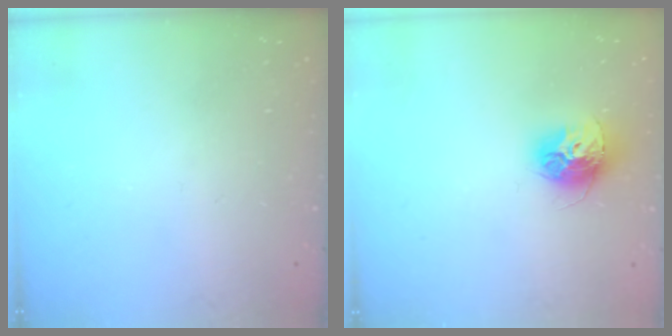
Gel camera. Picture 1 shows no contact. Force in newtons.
{"total": 12.2, "press": 12.1, "slide": 1.0}